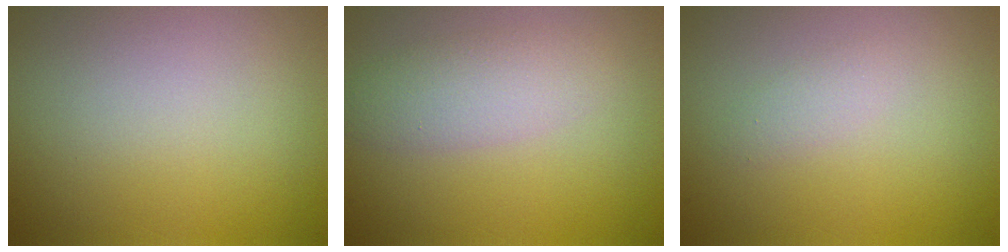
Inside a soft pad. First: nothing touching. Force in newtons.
{"total": 2.8, "press": 2.8, "slide": 0.1}
{"total": 1.0, "press": 1.0, "slide": 0.0}